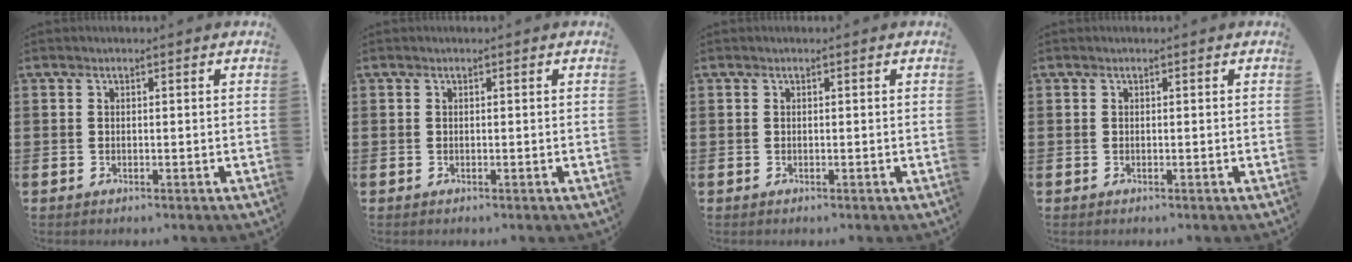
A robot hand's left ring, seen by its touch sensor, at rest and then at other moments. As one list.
[{"total": 0.0}, {"total": 0.0}, {"total": 0.0}]